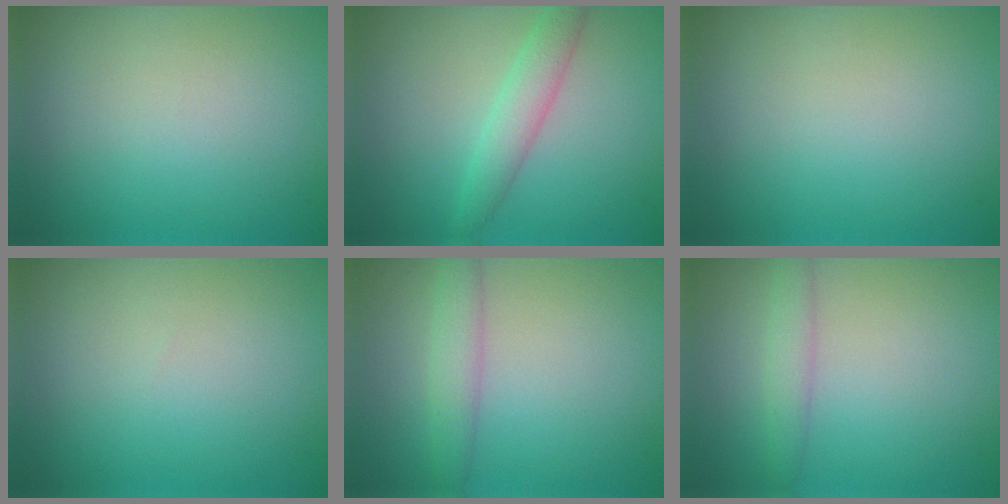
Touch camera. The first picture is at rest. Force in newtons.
{"total": 2.7, "press": 2.7, "slide": 0.1}
{"total": 0.0}
{"total": 0.0}
{"total": 2.6, "press": 2.6, "slide": 0.0}
{"total": 2.0, "press": 2.0, "slide": 0.1}